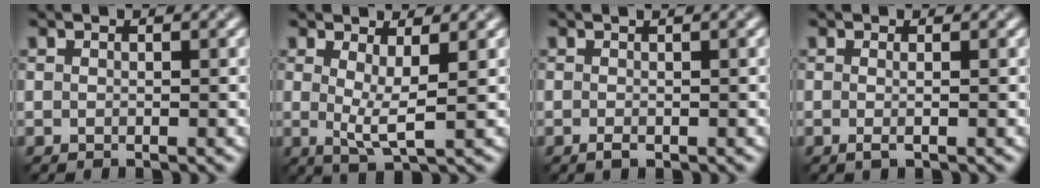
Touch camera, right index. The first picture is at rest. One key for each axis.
{"total": 3.0, "fx": 0.7, "fy": 0.6, "fz": 2.8, "tx": -0.049, "ty": -0.013, "tz": 0.013}
{"total": 2.0, "fx": -0.2, "fy": 0.6, "fz": 1.9, "tx": -0.024, "ty": 0.000, "tz": -0.006}
{"total": 1.2, "fx": -0.2, "fy": 0.3, "fz": 1.2, "tx": -0.018, "ty": -0.003, "tz": -0.005}